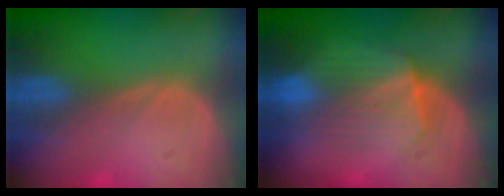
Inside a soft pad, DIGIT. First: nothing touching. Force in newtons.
{"total": 7.6, "press": 7.6, "slide": 0.5}